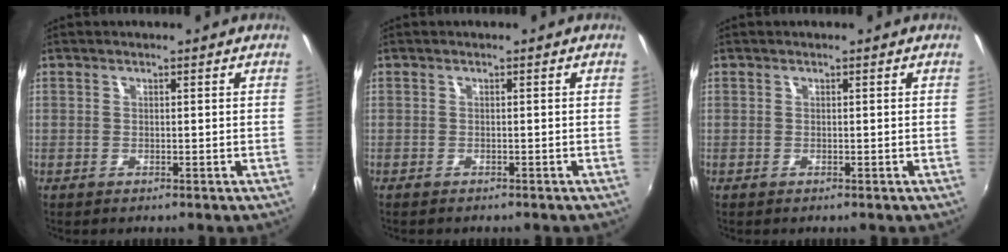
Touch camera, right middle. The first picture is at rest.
{"total": 1.2, "force": [-1.1, 0.4, 0.4], "torque": [-0.011, -0.004, -0.016]}
{"total": 0.0}